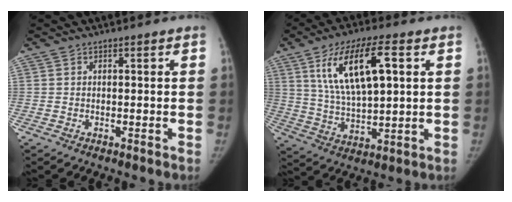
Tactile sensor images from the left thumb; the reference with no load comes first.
{"total": 15.5, "force": [5.4, 5.9, 13.3], "torque": [-0.231, -0.007, 0.102]}